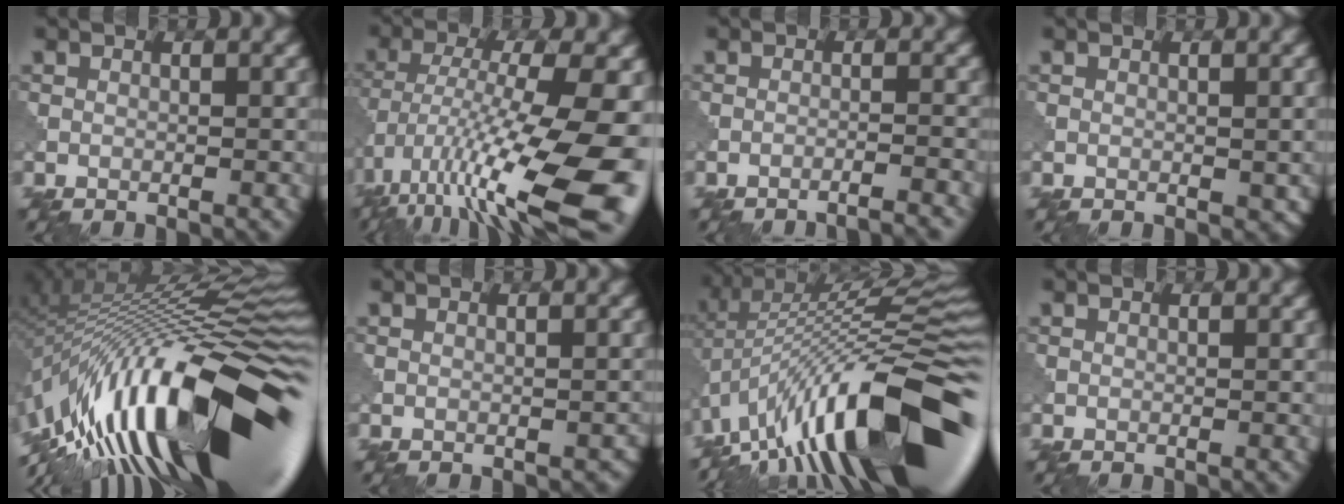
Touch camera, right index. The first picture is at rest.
{"total": 16.4, "force": [-6.6, 5.1, 14.1], "torque": [-0.255, -0.010, -0.111]}
{"total": 3.1, "force": [-2.8, 0.3, 1.4], "torque": [-0.015, 0.008, -0.051]}
{"total": 1.0, "force": [0.1, 0.7, 0.7], "torque": [-0.009, -0.001, 0.004]}
{"total": 18.7, "force": [-4.7, 5.7, 17.1], "torque": [-0.264, 0.028, -0.106]}
{"total": 0.7, "force": [-0.4, 0.4, 0.4], "torque": [-0.009, 0.002, 0.000]}
{"total": 16.2, "force": [-5.5, 5.0, 14.4], "torque": [-0.217, 0.041, -0.117]}
{"total": 0.0}